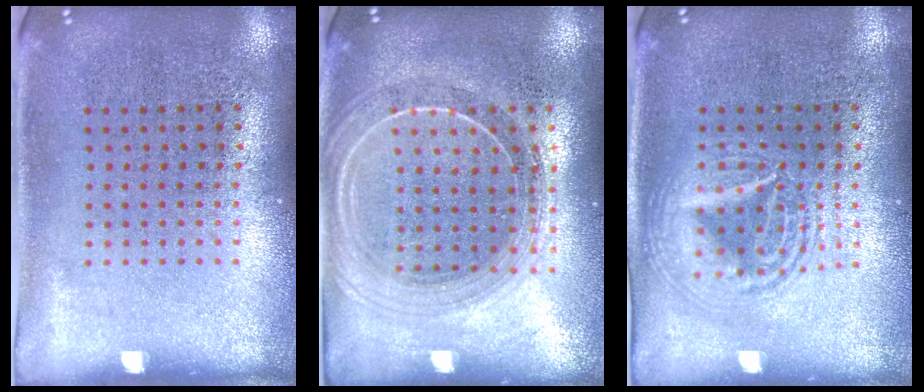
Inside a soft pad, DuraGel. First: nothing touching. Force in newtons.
{"total": 2.0, "press": 1.7, "slide": 0.9}
{"total": 2.2, "press": 2.2, "slide": 0.2}